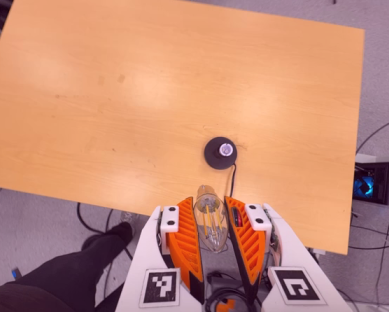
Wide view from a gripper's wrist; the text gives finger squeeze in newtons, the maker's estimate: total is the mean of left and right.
{"total": 10.3, "left": 10.6, "right": 10.1}